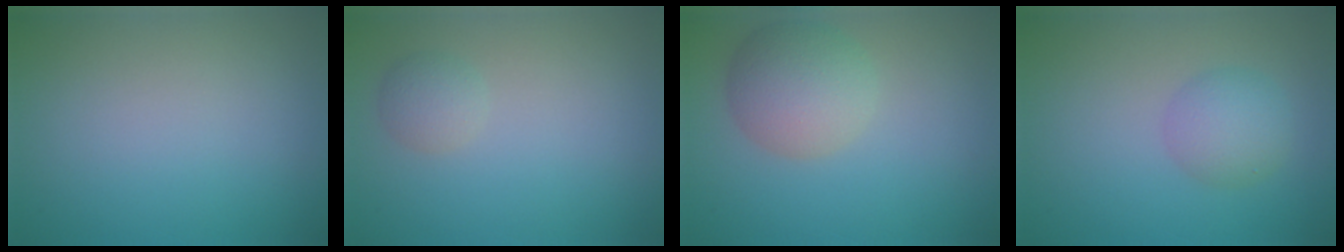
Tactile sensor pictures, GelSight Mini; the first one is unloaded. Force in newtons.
{"total": 1.5, "press": 1.5, "slide": 0.0}
{"total": 4.8, "press": 4.8, "slide": 0.2}
{"total": 3.0, "press": 3.0, "slide": 0.1}